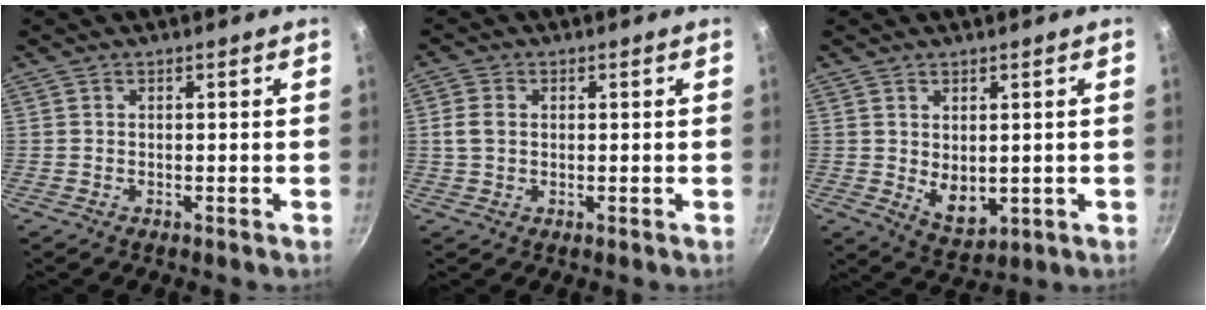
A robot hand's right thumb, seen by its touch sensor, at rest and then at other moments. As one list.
[{"total": 3.7, "force": [0.4, 2.8, 2.4], "torque": [-0.042, 0.005, 0.005]}, {"total": 5.9, "force": [0.7, 3.8, 4.5], "torque": [-0.058, -0.021, 0.026]}]